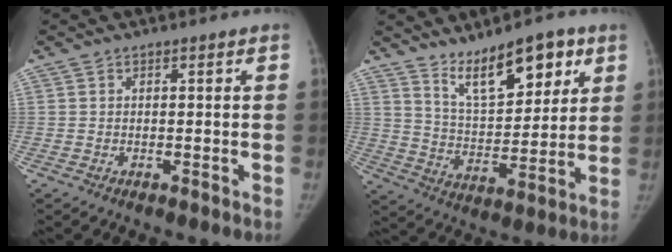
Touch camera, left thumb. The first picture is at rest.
{"total": 14.3, "force": [8.9, 5.9, 9.6], "torque": [-0.119, -0.049, 0.158]}